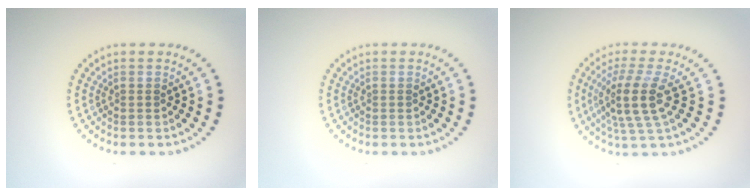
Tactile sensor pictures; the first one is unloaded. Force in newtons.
{"total": 0.0}
{"total": 4.4, "press": 3.3, "slide": 2.9}